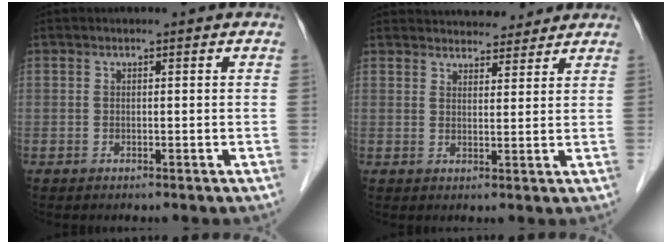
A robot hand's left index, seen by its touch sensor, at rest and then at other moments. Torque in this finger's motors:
{"motor_torque": [1.06, -1.08, 0.41, 0.09]}